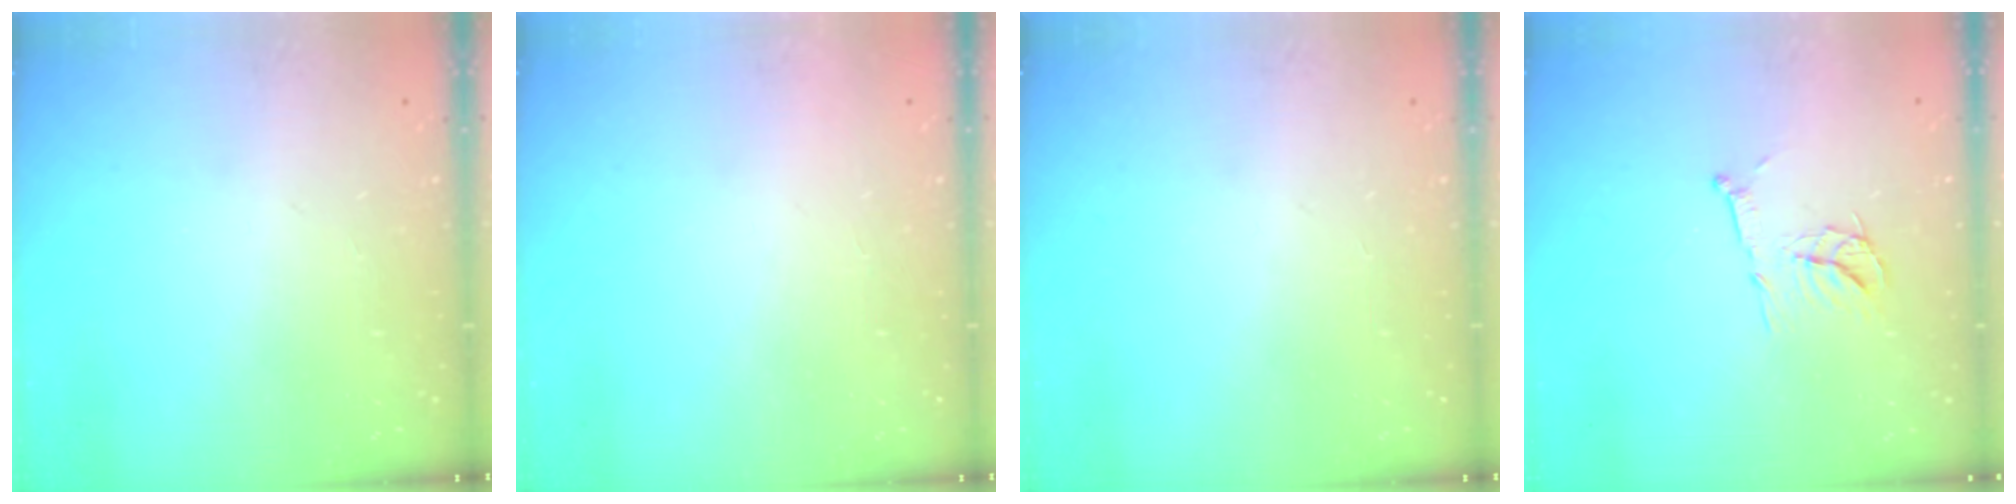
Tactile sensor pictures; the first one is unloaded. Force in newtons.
{"total": 1.5, "press": 1.5, "slide": 0.1}
{"total": 0.0}
{"total": 11.7, "press": 11.7, "slide": 0.7}